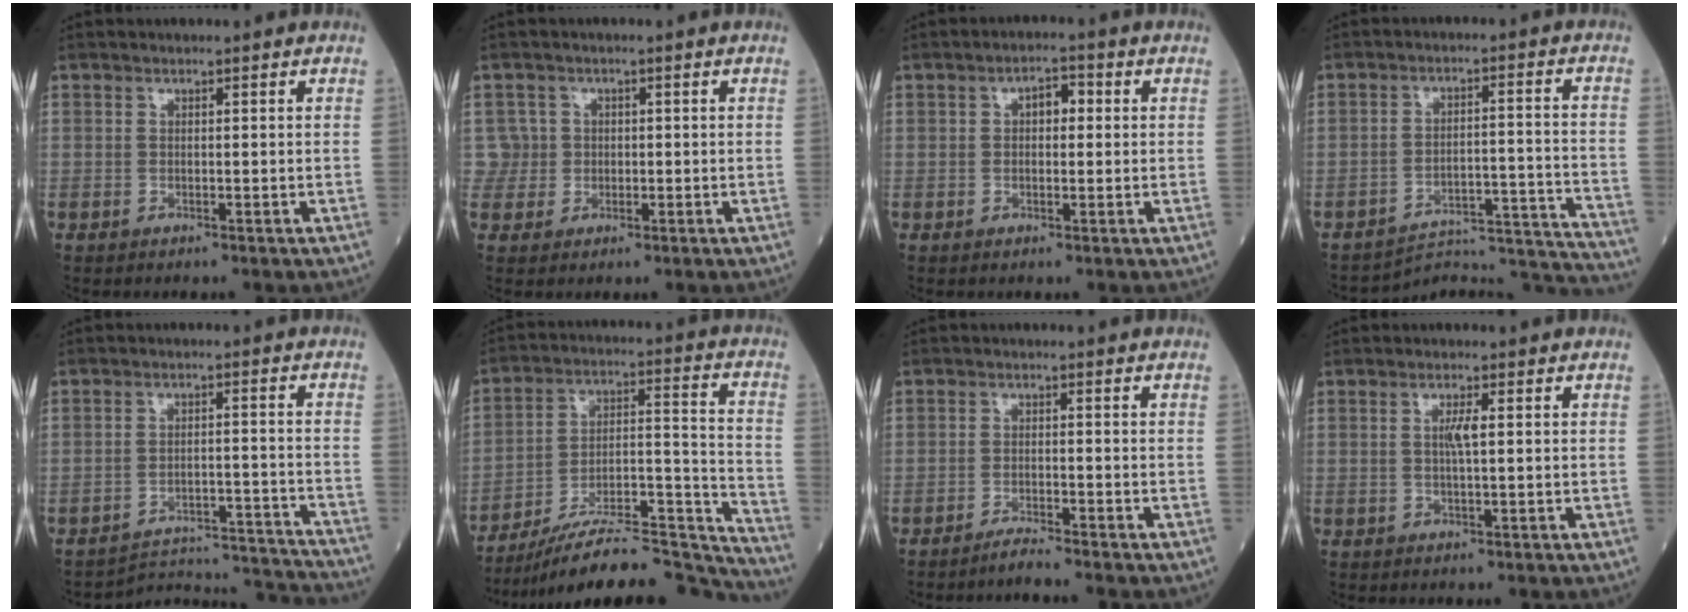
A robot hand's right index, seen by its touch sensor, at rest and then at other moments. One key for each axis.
{"total": 3.2, "fx": 0.5, "fy": 3.1, "fz": -0.7, "tx": 0.035, "ty": 0.007, "tz": 0.004}
{"total": 3.3, "fx": 0.6, "fy": 1.7, "fz": 2.7, "tx": -0.042, "ty": 0.016, "tz": 0.006}
{"total": 17.5, "fx": -17.5, "fy": -0.3, "fz": 0.4, "tx": 0.028, "ty": 0.036, "tz": -0.229}
{"total": 14.6, "fx": -14.6, "fy": -0.5, "fz": -0.1, "tx": 0.021, "ty": 0.027, "tz": -0.194}
{"total": 23.0, "fx": -21.5, "fy": 2.0, "fz": 7.9, "tx": -0.086, "ty": 0.033, "tz": -0.331}
{"total": 2.5, "fx": -2.4, "fy": -0.7, "fz": 0.5, "tx": -0.010, "ty": -0.006, "tz": -0.047}
{"total": 2.4, "fx": 0.4, "fy": 0.1, "fz": 2.4, "tx": -0.047, "ty": 0.000, "tz": 0.006}